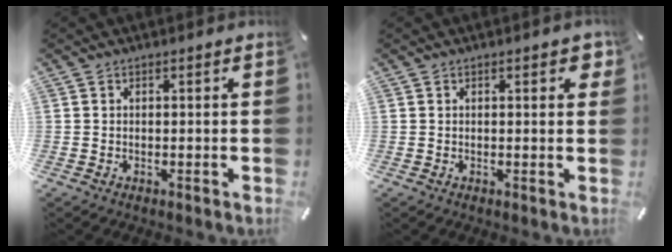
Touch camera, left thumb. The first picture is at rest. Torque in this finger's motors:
{"motor_torque": [0.55, 0.29, 0.10, -0.11, -0.01]}